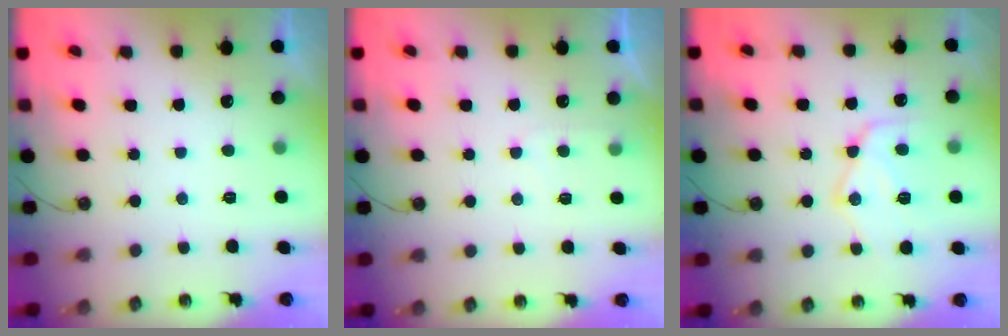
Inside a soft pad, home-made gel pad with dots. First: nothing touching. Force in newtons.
{"total": 3.6, "press": 3.5, "slide": 0.4}
{"total": 13.5, "press": 13.4, "slide": 1.2}